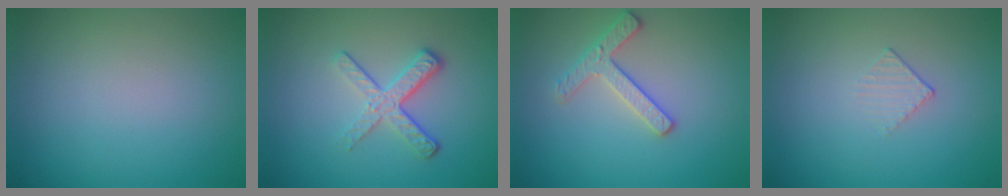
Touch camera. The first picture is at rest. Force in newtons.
{"total": 3.7, "press": 2.5, "slide": 2.7}
{"total": 2.5, "press": 2.5, "slide": 0.3}
{"total": 1.2, "press": 0.4, "slide": 1.2}